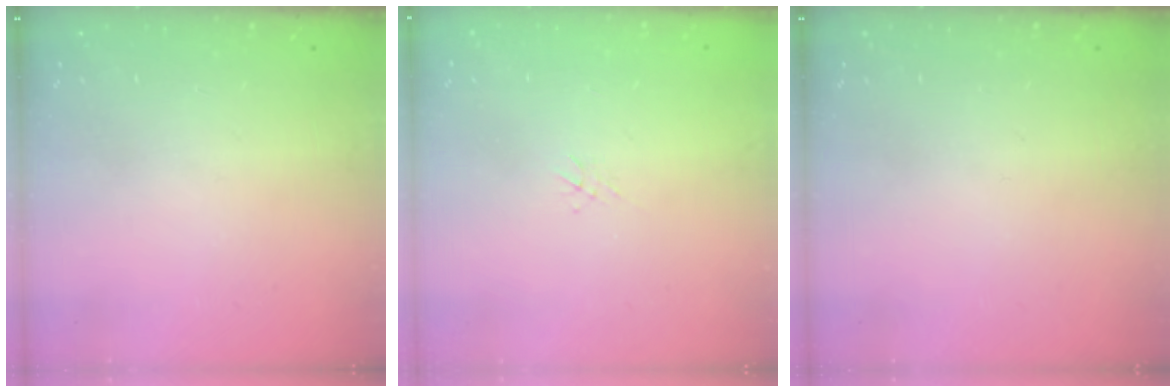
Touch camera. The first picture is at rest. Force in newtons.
{"total": 1.2, "press": 1.1, "slide": 0.3}
{"total": 0.0}